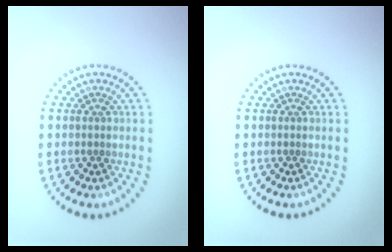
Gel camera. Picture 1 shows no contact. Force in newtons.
{"total": 0.0}